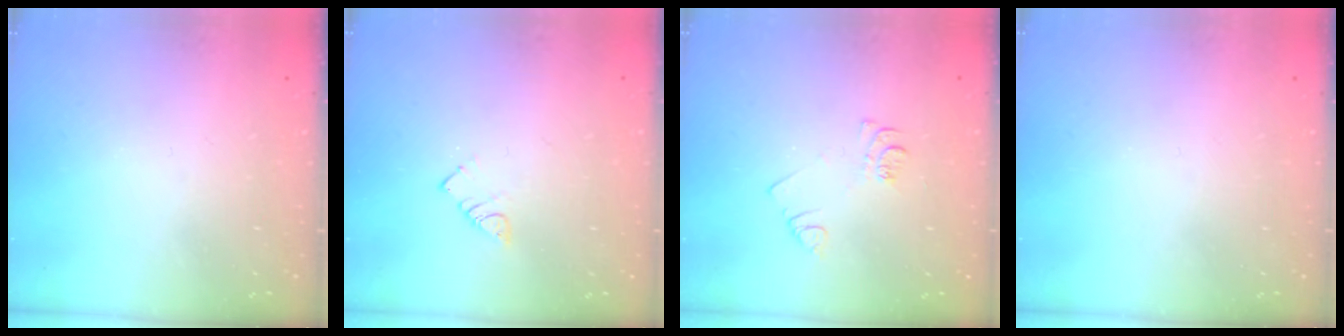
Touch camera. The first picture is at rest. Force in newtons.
{"total": 2.9, "press": 2.9, "slide": 0.5}
{"total": 5.5, "press": 5.5, "slide": 0.5}
{"total": 0.0}